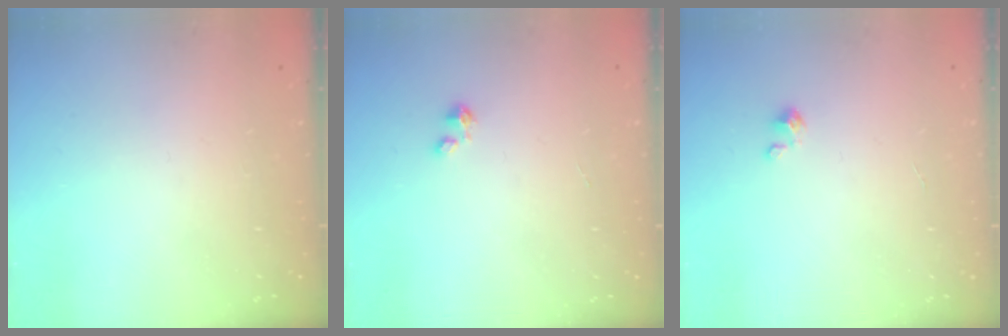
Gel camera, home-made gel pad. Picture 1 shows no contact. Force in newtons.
{"total": 0.5, "press": 0.5, "slide": 0.2}
{"total": 1.3, "press": 1.3, "slide": 0.1}